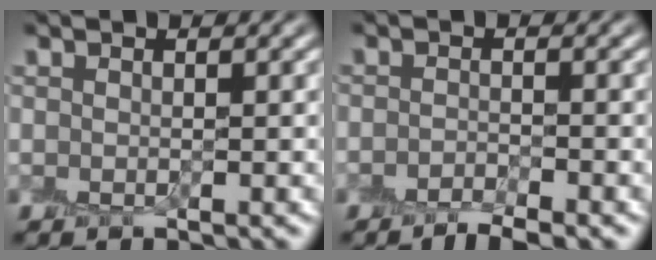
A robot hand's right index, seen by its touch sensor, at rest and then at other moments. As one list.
[{"total": 2.5, "force": [-2.0, 0.5, 1.4], "torque": [-0.021, -0.003, -0.040]}]